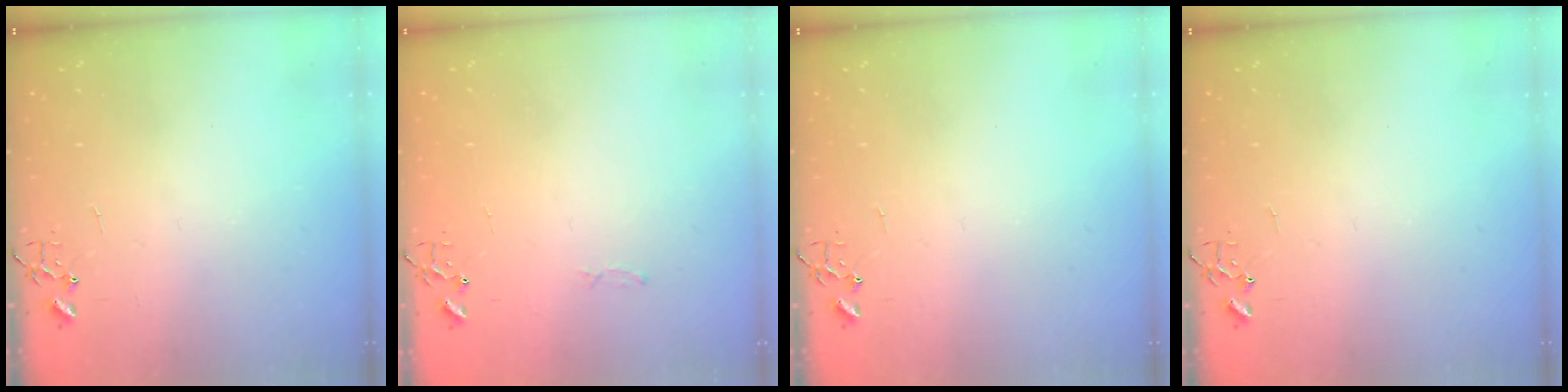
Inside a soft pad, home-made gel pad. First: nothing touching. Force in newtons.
{"total": 2.8, "press": 2.8, "slide": 0.4}
{"total": 0.0}
{"total": 0.0}